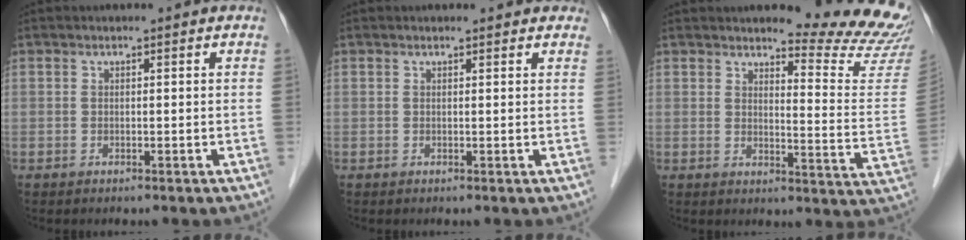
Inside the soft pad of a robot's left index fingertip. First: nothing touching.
{"total": 2.6, "force": [2.4, 0.9, 0.7], "torque": [-0.008, 0.010, 0.018]}
{"total": 13.5, "force": [13.2, -0.4, 2.7], "torque": [-0.026, -0.122, 0.136]}